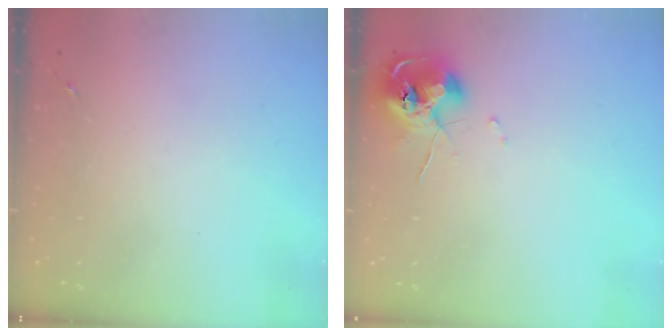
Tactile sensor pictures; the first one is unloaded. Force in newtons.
{"total": 10.1, "press": 9.9, "slide": 1.5}